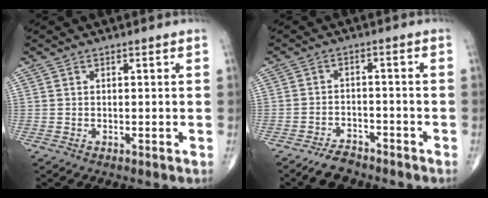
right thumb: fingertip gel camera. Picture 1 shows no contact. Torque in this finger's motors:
{"motor_torque": [1.15, 0.90, -0.05, -0.19, 0.00]}